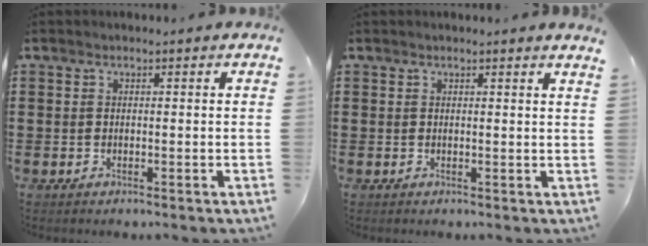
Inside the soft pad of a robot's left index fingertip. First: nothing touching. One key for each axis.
{"total": 0.8, "fx": 0.6, "fy": -0.2, "fz": 0.5, "tx": -0.009, "ty": -0.004, "tz": 0.012}